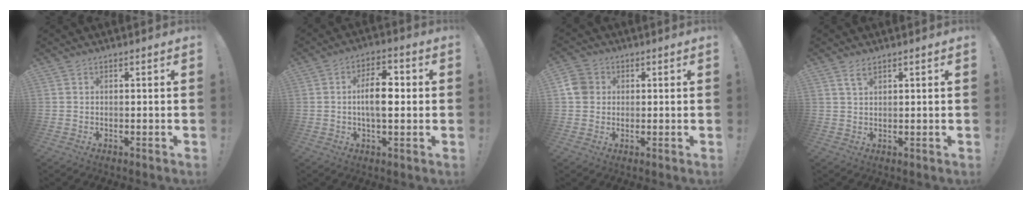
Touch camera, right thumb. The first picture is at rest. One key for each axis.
{"total": 9.5, "fx": 0.0, "fy": 4.7, "fz": 8.2, "tx": -0.139, "ty": 0.005, "tz": -0.006}
{"total": 5.8, "fx": 1.1, "fy": 5.4, "fz": 2.1, "tx": -0.031, "ty": 0.007, "tz": 0.021}
{"total": 2.7, "fx": 1.7, "fy": 0.7, "fz": 2.0, "tx": -0.042, "ty": -0.002, "tz": 0.031}